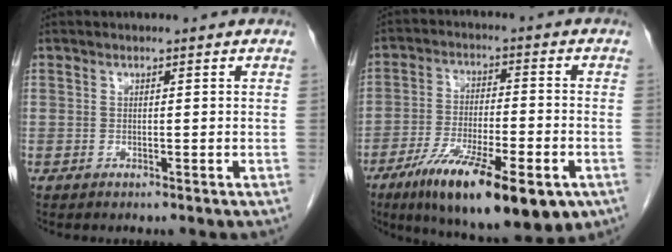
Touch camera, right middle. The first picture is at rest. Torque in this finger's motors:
{"motor_torque": [1.15, -0.99, 0.31, 0.19]}